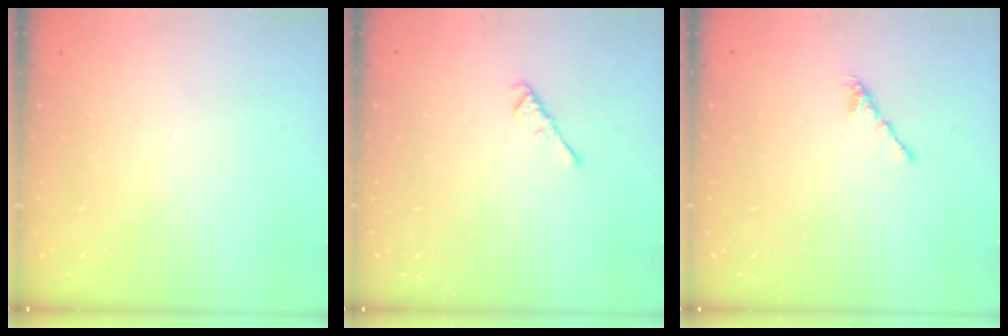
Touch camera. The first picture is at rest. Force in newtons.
{"total": 2.4, "press": 2.3, "slide": 0.6}
{"total": 2.1, "press": 2.0, "slide": 0.7}